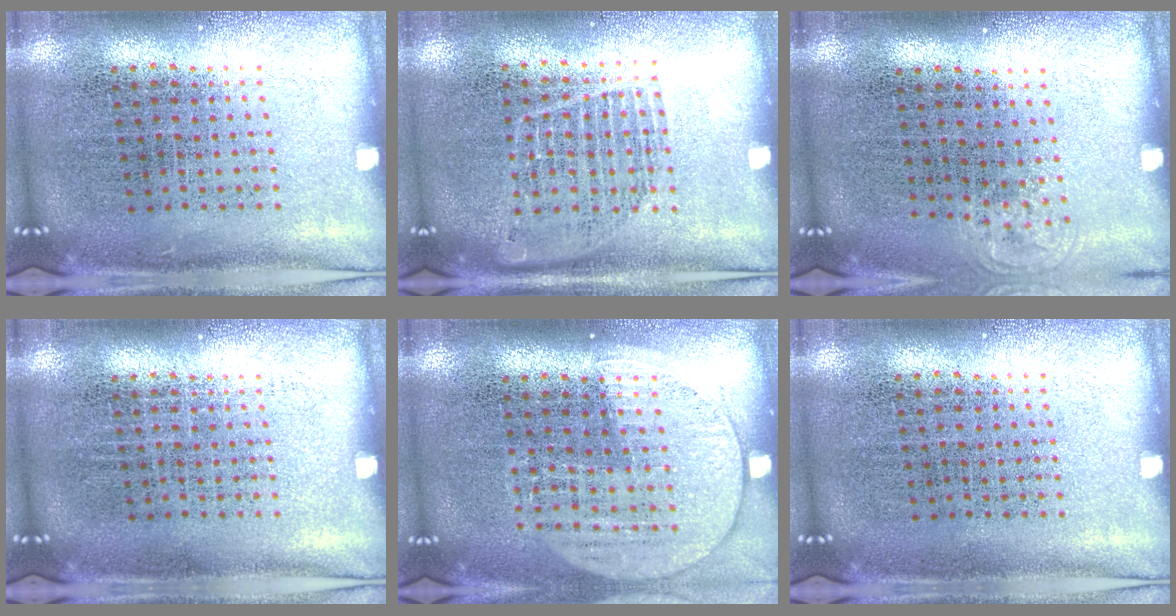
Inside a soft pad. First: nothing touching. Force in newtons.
{"total": 1.1, "press": 1.1, "slide": 0.3}
{"total": 0.6, "press": 0.5, "slide": 0.3}
{"total": 0.0}
{"total": 1.5, "press": 1.4, "slide": 0.6}
{"total": 0.0}